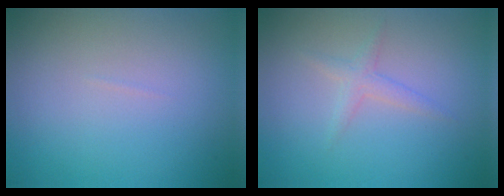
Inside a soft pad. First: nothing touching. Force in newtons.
{"total": 1.3, "press": 1.3, "slide": 0.1}